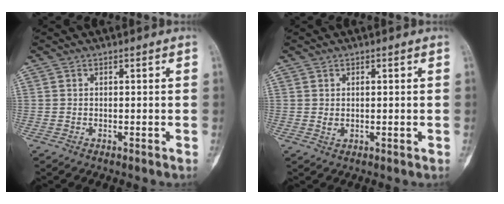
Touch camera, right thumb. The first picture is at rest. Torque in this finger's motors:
{"motor_torque": [-0.18, 0.67, 0.20, -0.01, 0.16]}